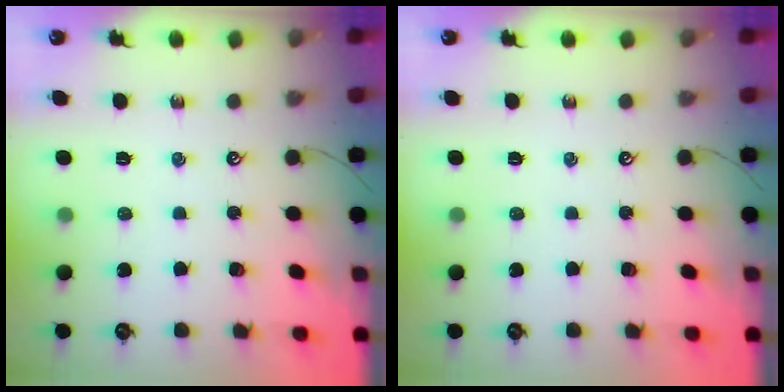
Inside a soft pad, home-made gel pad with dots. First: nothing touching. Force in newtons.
{"total": 0.0}